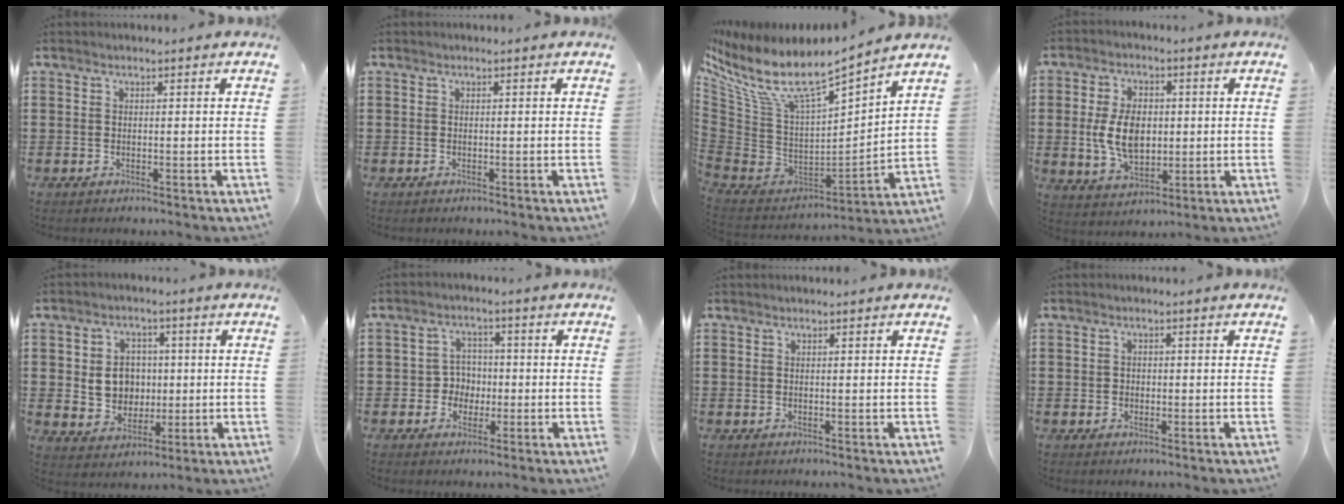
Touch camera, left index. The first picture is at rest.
{"total": 0.0}
{"total": 8.6, "force": [5.5, 2.4, 6.2], "torque": [-0.147, -0.054, 0.085]}
{"total": 8.2, "force": [0.3, 5.2, 6.3], "torque": [-0.138, 0.007, 0.000]}
{"total": 6.1, "force": [0.5, 5.6, 2.4], "torque": [-0.045, 0.008, 0.004]}
{"total": 4.1, "force": [-0.8, 3.9, 1.2], "torque": [-0.037, 0.008, -0.018]}
{"total": 0.0}
{"total": 1.0, "force": [0.0, 1.0, 0.3], "torque": [-0.008, 0.007, -0.002]}